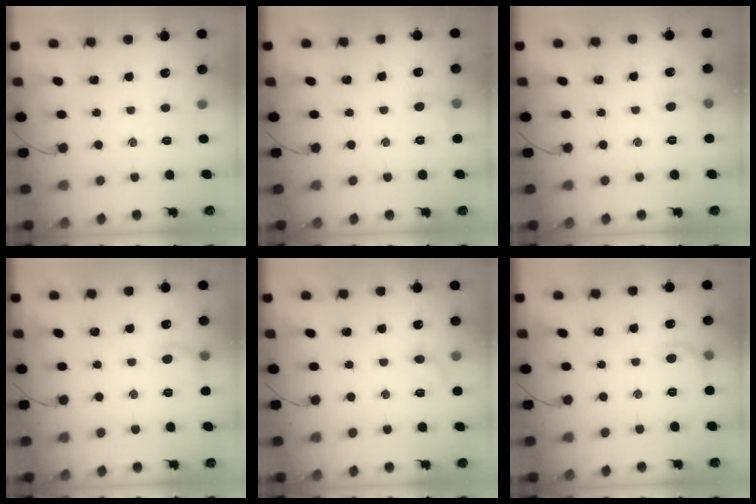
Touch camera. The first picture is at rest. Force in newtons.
{"total": 5.1, "press": 4.8, "slide": 1.7}
{"total": 4.8, "press": 4.6, "slide": 1.4}
{"total": 5.9, "press": 5.8, "slide": 1.0}
{"total": 6.0, "press": 5.9, "slide": 1.1}
{"total": 5.5, "press": 5.4, "slide": 1.4}